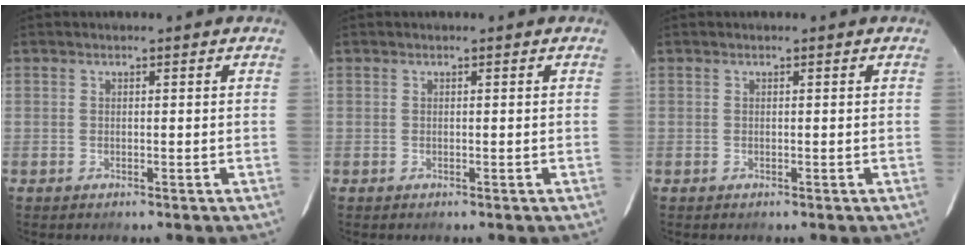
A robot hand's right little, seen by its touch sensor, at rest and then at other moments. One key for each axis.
{"total": 0.0}
{"total": 0.0}